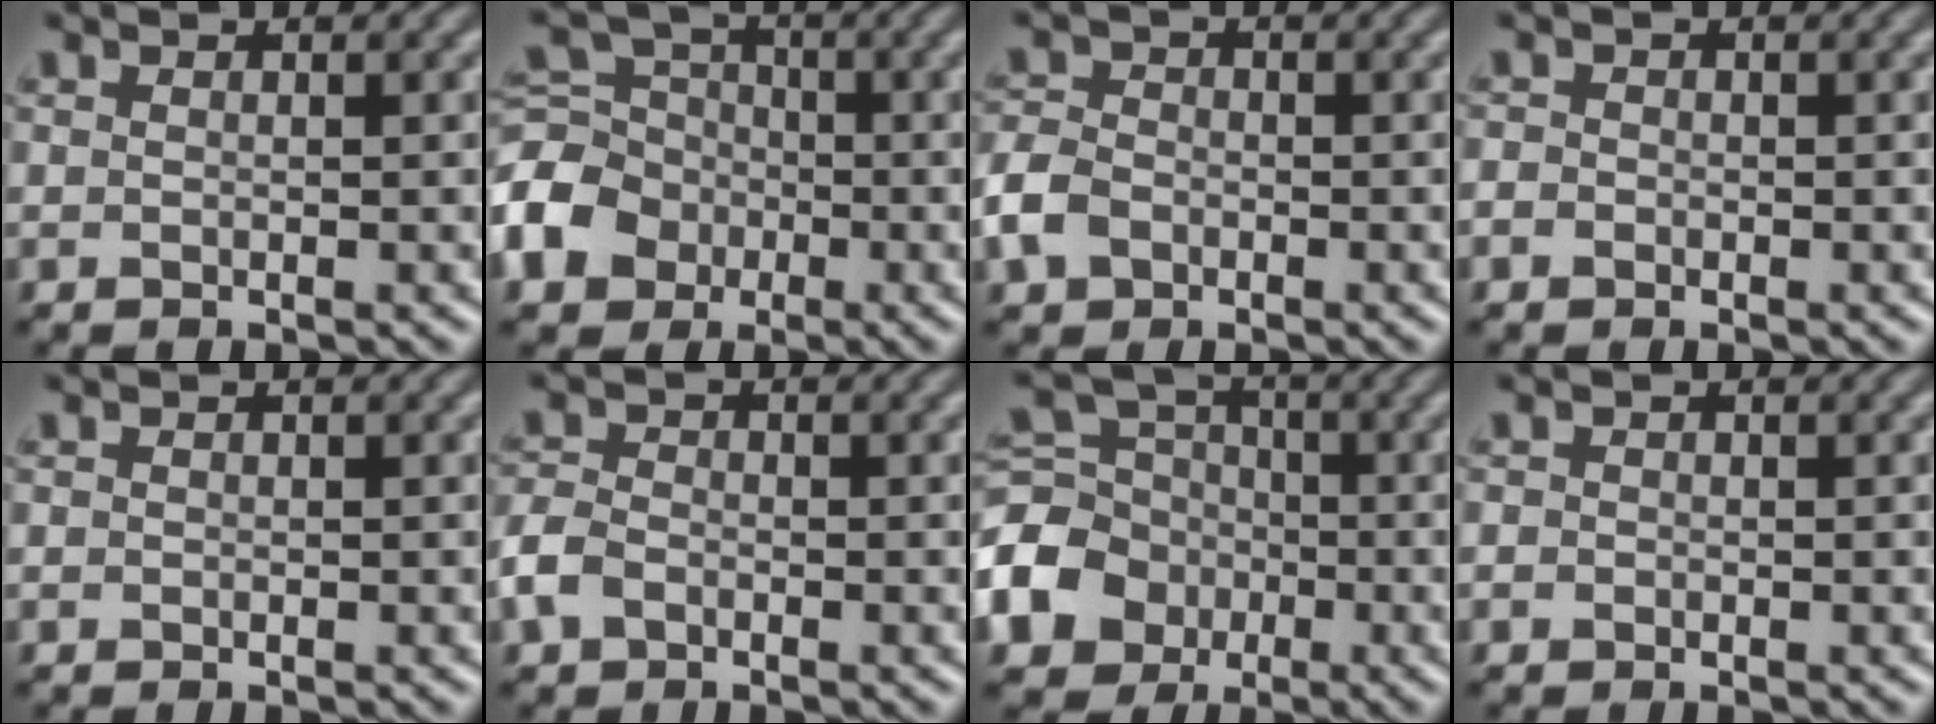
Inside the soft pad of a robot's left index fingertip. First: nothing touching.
{"total": 7.2, "force": [-2.5, 5.9, 3.2], "torque": [-0.081, 0.009, -0.073]}
{"total": 3.3, "force": [-1.5, 2.5, 1.6], "torque": [-0.042, 0.006, -0.041]}
{"total": 0.9, "force": [-0.5, 0.7, 0.1], "torque": [0.002, 0.004, -0.016]}
{"total": 0.0}
{"total": 2.5, "force": [-1.2, 1.7, 1.3], "torque": [-0.033, 0.006, -0.037]}
{"total": 8.1, "force": [-2.9, 6.6, 3.5], "torque": [-0.092, 0.001, -0.075]}
{"total": 0.6, "force": [-0.3, 0.5, 0.0], "torque": [0.004, 0.003, -0.009]}